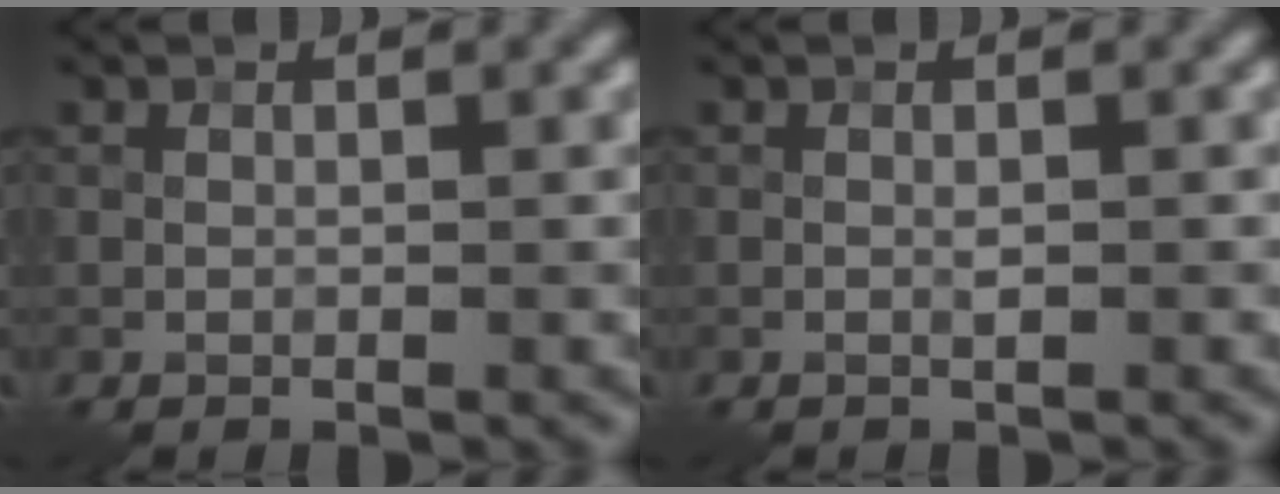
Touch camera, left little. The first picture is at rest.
{"total": 0.5, "force": [-0.4, 0.0, 0.4], "torque": [-0.008, 0.003, -0.007]}